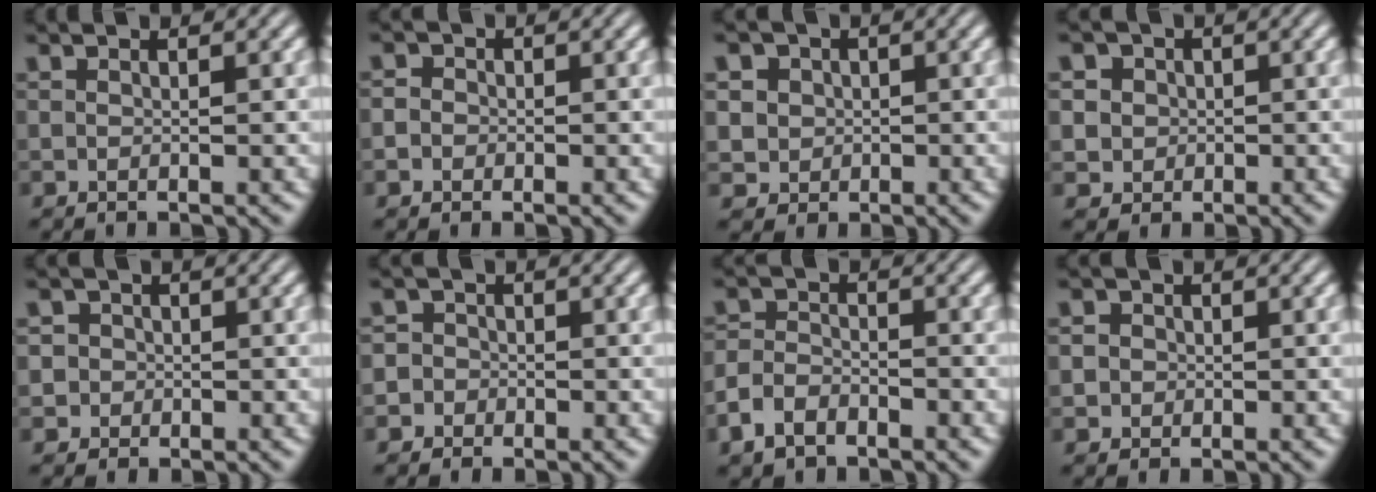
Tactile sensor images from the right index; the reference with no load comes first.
{"total": 1.5, "force": [-0.5, 1.4, 0.2], "torque": [0.002, -0.001, -0.016]}
{"total": 7.5, "force": [0.5, 6.9, 2.8], "torque": [-0.070, -0.025, 0.011]}
{"total": 6.9, "force": [0.3, 6.4, 2.6], "torque": [-0.064, -0.021, 0.006]}
{"total": 4.2, "force": [-0.7, 4.1, 0.8], "torque": [-0.020, -0.009, -0.018]}
{"total": 3.2, "force": [-1.4, 2.8, 0.0], "torque": [0.002, -0.006, -0.033]}
{"total": 3.1, "force": [-2.4, 1.8, 1.0], "torque": [-0.017, -0.013, -0.036]}
{"total": 2.8, "force": [-0.3, 2.7, 0.5], "torque": [-0.012, -0.003, -0.013]}